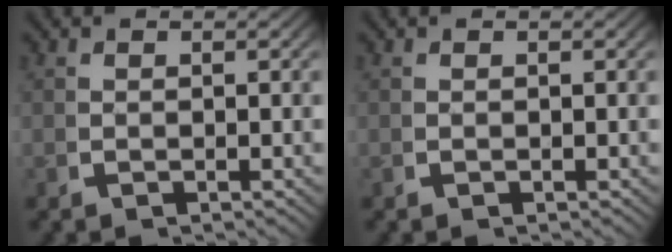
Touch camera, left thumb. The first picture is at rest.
{"total": 0.0}